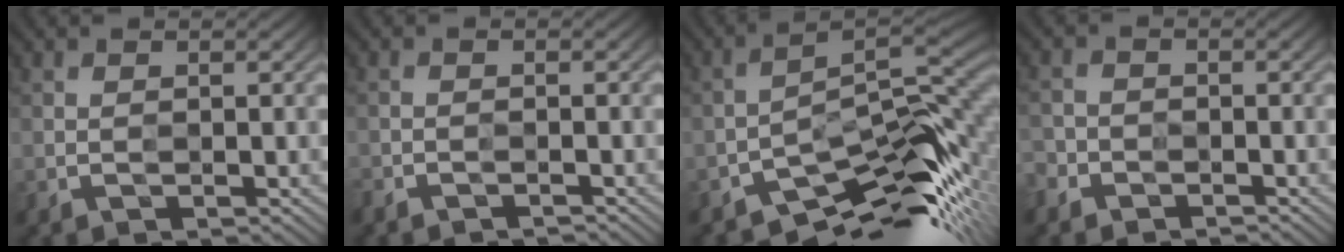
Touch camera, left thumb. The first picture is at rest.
{"total": 1.6, "force": [-1.5, -0.2, -0.4], "torque": [0.003, -0.002, -0.032]}
{"total": 10.7, "force": [-7.8, 2.9, 6.7], "torque": [-0.088, 0.000, -0.138]}
{"total": 2.4, "force": [-2.0, 1.2, -0.4], "torque": [0.000, -0.003, -0.050]}